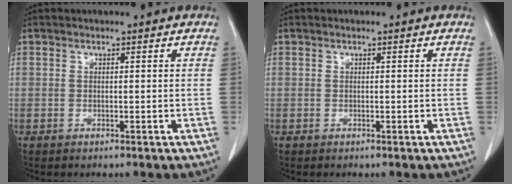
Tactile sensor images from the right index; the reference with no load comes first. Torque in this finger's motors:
{"motor_torque": [-0.01, 0.01, 0.00, 0.00]}